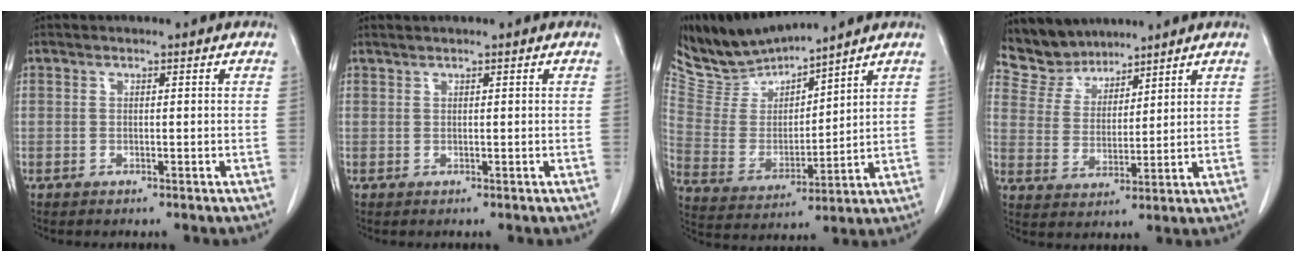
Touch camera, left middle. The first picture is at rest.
{"total": 0.7, "force": [0.7, -0.1, 0.2], "torque": [-0.008, 0.004, 0.018]}
{"total": 9.2, "force": [9.2, 0.2, 0.7], "torque": [-0.039, -0.001, 0.205]}
{"total": 6.9, "force": [6.6, 2.3, -0.2], "torque": [-0.006, 0.010, 0.141]}